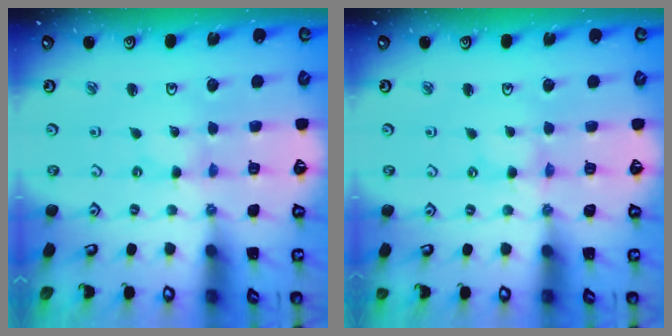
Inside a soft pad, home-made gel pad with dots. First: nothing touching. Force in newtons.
{"total": 1.5, "press": 1.5, "slide": 0.2}